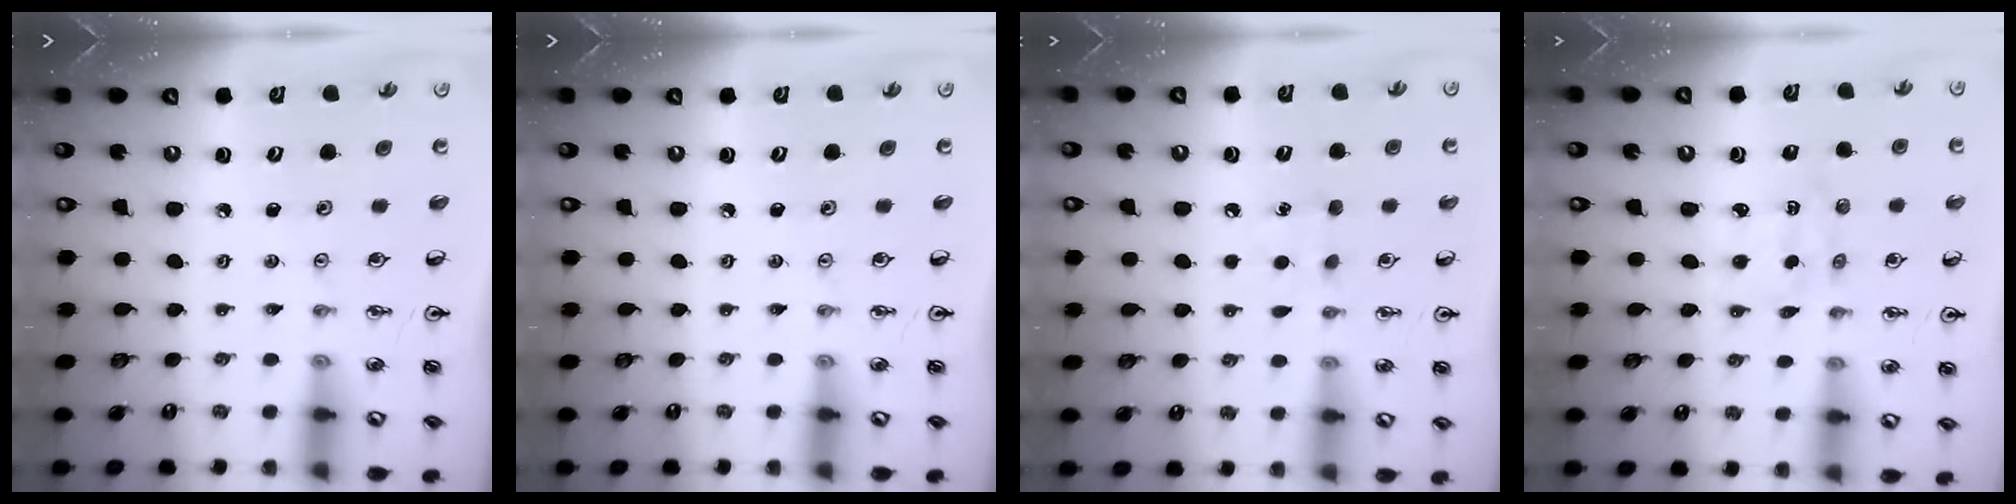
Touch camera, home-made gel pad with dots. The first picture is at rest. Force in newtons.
{"total": 0.0}
{"total": 6.1, "press": 6.1, "slide": 0.7}
{"total": 2.0, "press": 1.9, "slide": 0.6}